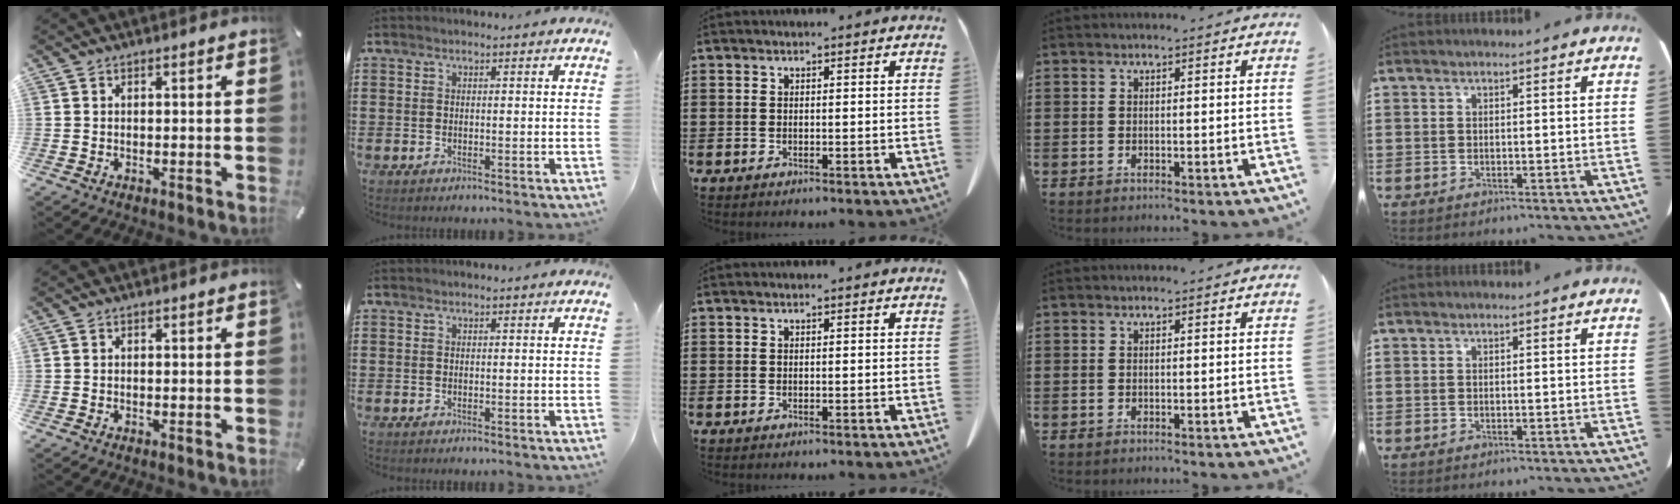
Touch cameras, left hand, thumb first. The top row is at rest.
{}